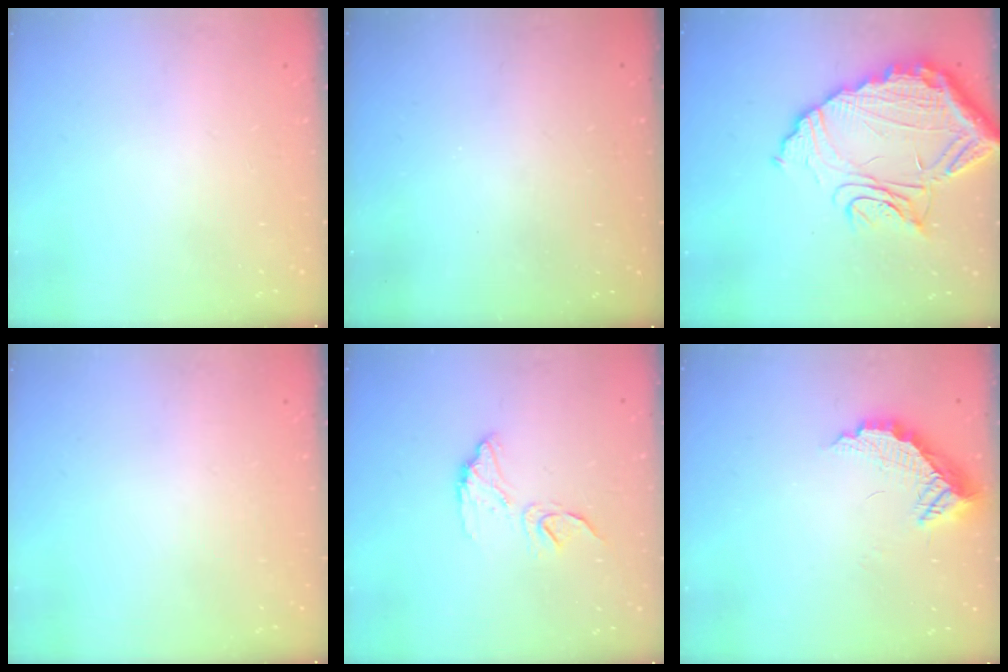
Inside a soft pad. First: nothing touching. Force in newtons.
{"total": 3.2, "press": 3.2, "slide": 0.1}
{"total": 19.5, "press": 19.4, "slide": 1.7}
{"total": 0.0}
{"total": 10.0, "press": 10.0, "slide": 0.4}
{"total": 9.4, "press": 9.4, "slide": 0.7}